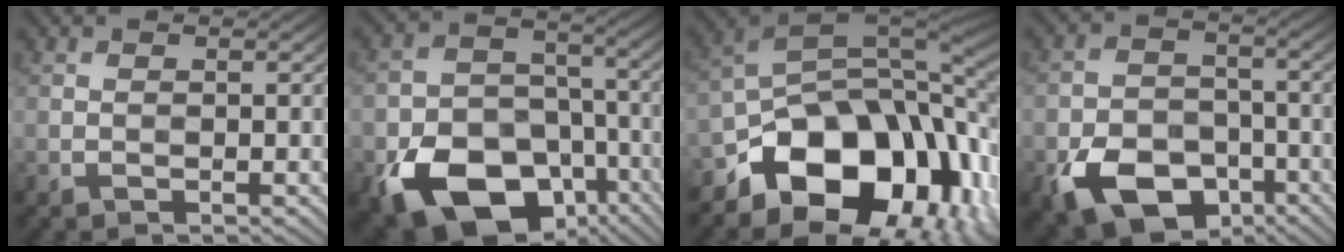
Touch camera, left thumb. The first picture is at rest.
{"total": 15.8, "force": [-8.4, 10.3, 8.6], "torque": [-0.176, -0.049, -0.137]}
{"total": 16.6, "force": [-6.9, 10.8, 10.7], "torque": [-0.165, -0.015, -0.130]}
{"total": 11.1, "force": [-5.9, 7.3, 6.0], "torque": [-0.124, -0.027, -0.105]}